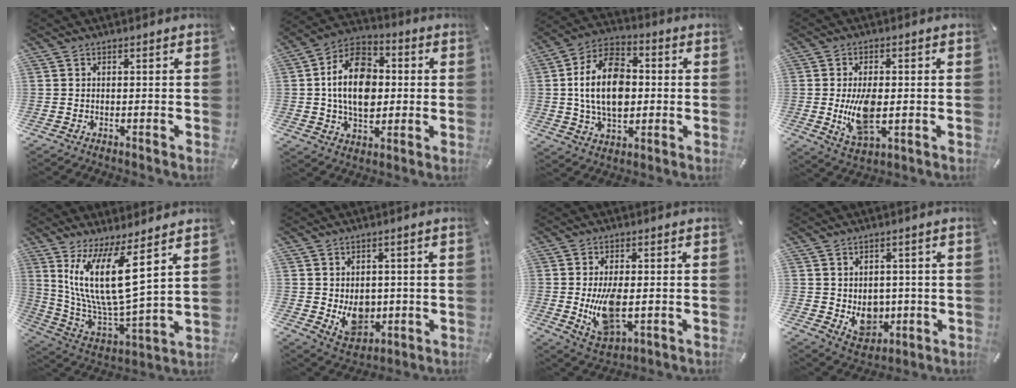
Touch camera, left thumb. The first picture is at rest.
{"total": 15.7, "force": [0.5, 11.3, 10.9], "torque": [-0.206, 0.012, 0.007]}
{"total": 16.1, "force": [0.3, 11.0, 11.8], "torque": [-0.236, 0.007, 0.003]}
{"total": 10.0, "force": [-0.5, 5.3, 8.4], "torque": [-0.167, -0.014, -0.009]}
{"total": 17.4, "force": [8.3, 4.3, 14.7], "torque": [-0.319, -0.058, 0.132]}
{"total": 8.2, "force": [-0.5, 6.9, 4.4], "torque": [-0.055, -0.002, -0.004]}
{"total": 10.8, "force": [-0.7, 5.9, 8.9], "torque": [-0.181, -0.014, -0.012]}
{"total": 7.5, "force": [-0.2, 6.6, 3.5], "torque": [-0.036, -0.004, 0.003]}